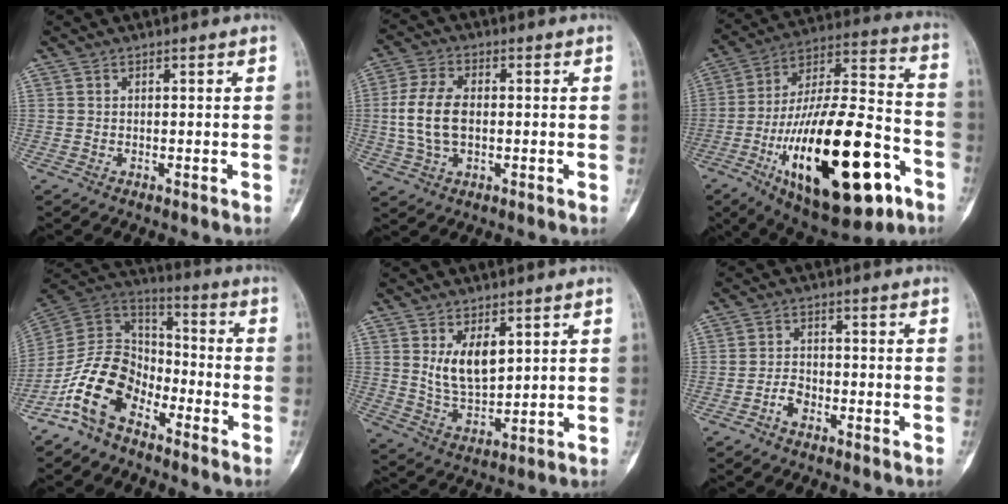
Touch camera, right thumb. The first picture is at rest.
{"total": 9.7, "force": [-0.2, 5.8, 7.8], "torque": [-0.162, 0.010, -0.004]}
{"total": 32.2, "force": [-12.4, 12.7, 26.9], "torque": [-0.457, 0.056, -0.184]}
{"total": 13.5, "force": [-8.0, 8.1, 7.2], "torque": [-0.127, 0.075, -0.168]}
{"total": 8.3, "force": [3.1, 4.5, 6.3], "torque": [-0.094, -0.026, 0.070]}
{"total": 3.1, "force": [-1.9, 1.8, 1.6], "torque": [-0.025, 0.015, -0.036]}